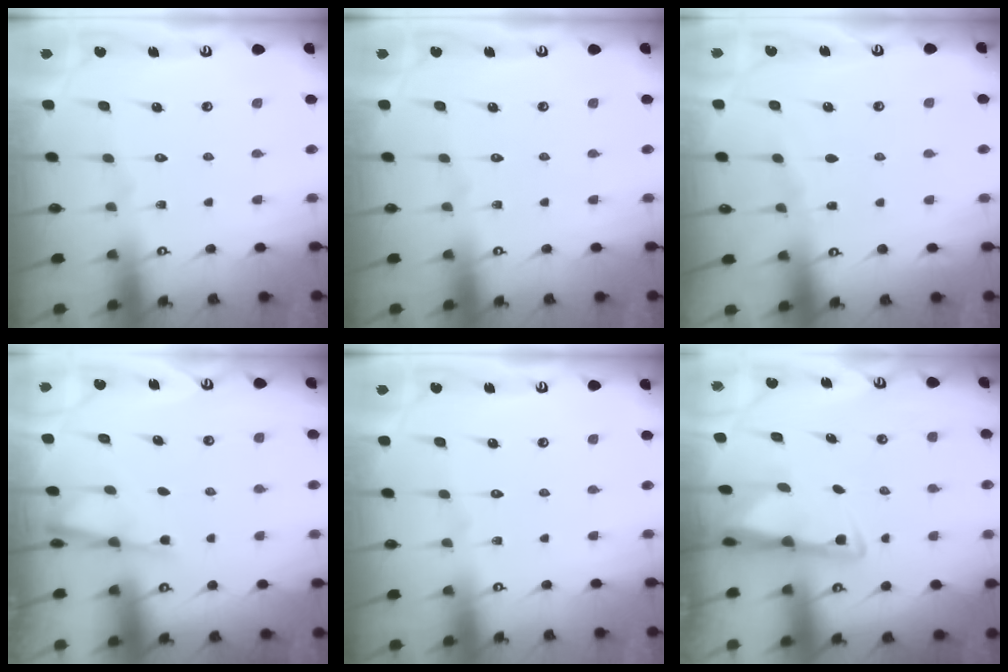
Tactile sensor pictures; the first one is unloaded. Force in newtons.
{"total": 0.0}
{"total": 1.9, "press": 1.9, "slide": 0.4}
{"total": 2.4, "press": 2.4, "slide": 0.4}
{"total": 0.0}
{"total": 2.8, "press": 2.8, "slide": 0.4}